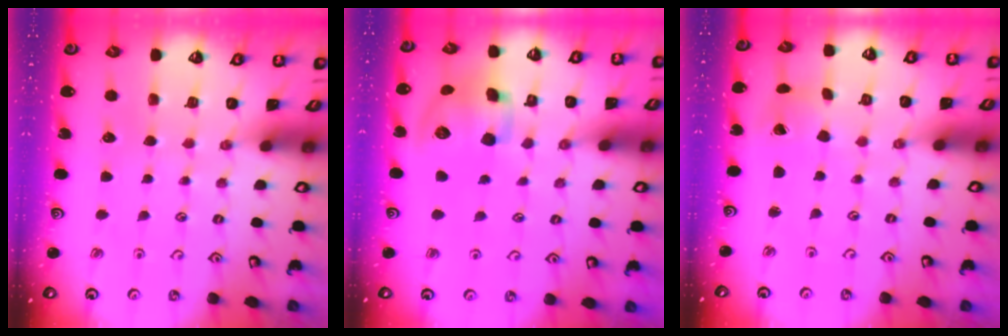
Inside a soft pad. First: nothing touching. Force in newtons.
{"total": 12.2, "press": 12.1, "slide": 1.4}
{"total": 1.8, "press": 1.8, "slide": 0.2}